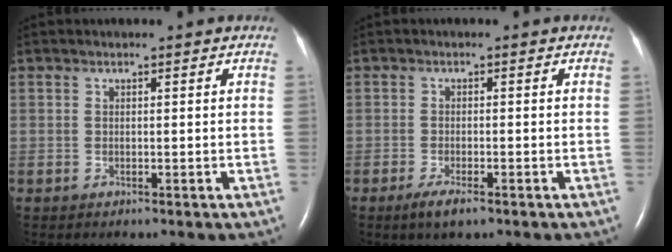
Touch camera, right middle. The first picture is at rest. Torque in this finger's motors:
{"motor_torque": [0.45, -0.31, 0.04, 0.01]}